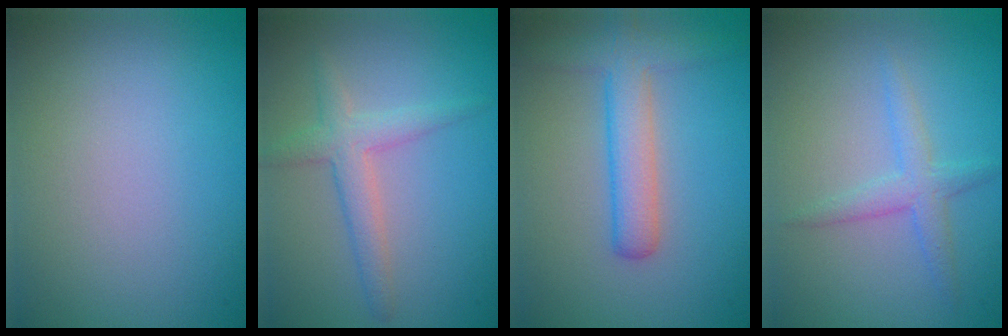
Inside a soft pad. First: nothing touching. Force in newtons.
{"total": 1.9, "press": 1.8, "slide": 0.3}
{"total": 4.2, "press": 4.2, "slide": 0.1}
{"total": 2.2, "press": 2.2, "slide": 0.2}